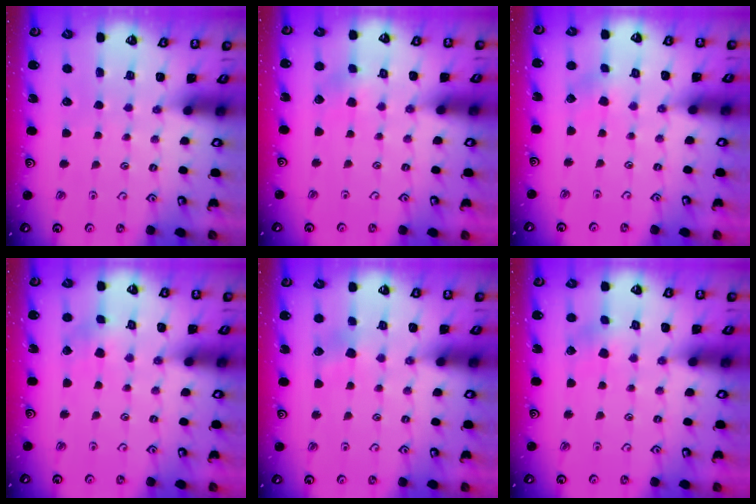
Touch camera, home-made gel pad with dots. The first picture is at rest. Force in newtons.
{"total": 3.1, "press": 3.1, "slide": 0.4}
{"total": 1.8, "press": 1.7, "slide": 0.6}
{"total": 2.1, "press": 2.1, "slide": 0.2}
{"total": 5.8, "press": 5.8, "slide": 0.6}
{"total": 2.5, "press": 2.3, "slide": 0.8}